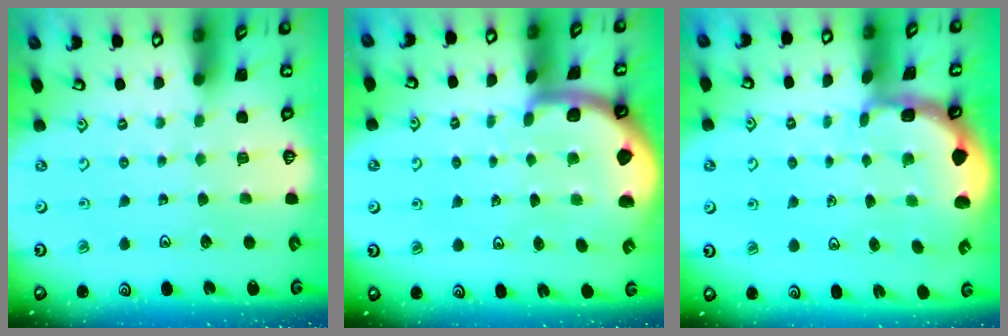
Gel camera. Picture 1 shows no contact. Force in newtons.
{"total": 2.5, "press": 2.4, "slide": 0.5}
{"total": 1.6, "press": 1.4, "slide": 0.7}